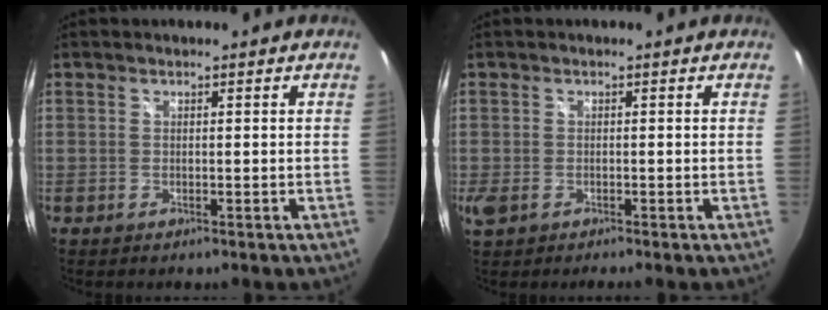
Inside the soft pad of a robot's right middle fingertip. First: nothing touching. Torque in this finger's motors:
{"motor_torque": [0.81, -0.61, 0.30, 0.08]}